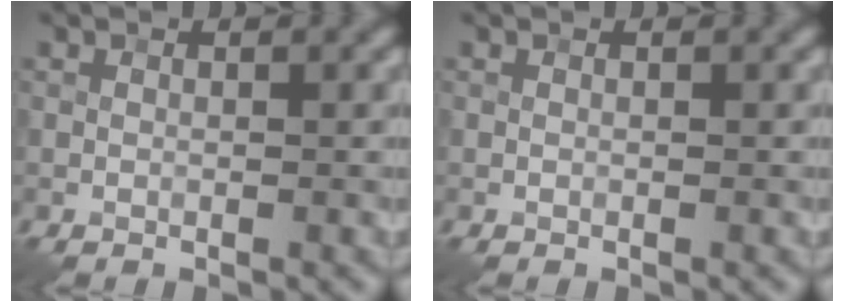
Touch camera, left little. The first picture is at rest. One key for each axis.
{"total": 0.0}